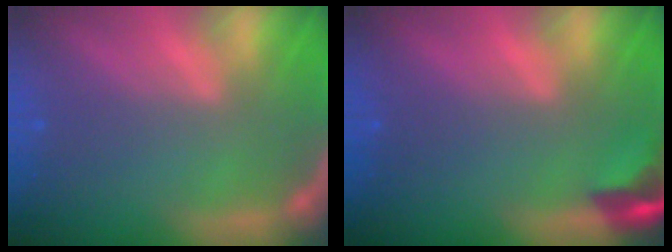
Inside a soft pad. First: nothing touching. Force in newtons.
{"total": 2.9}